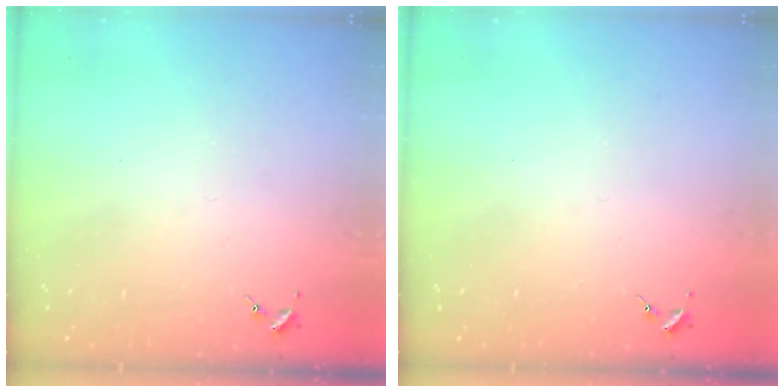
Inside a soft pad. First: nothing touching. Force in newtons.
{"total": 0.0}